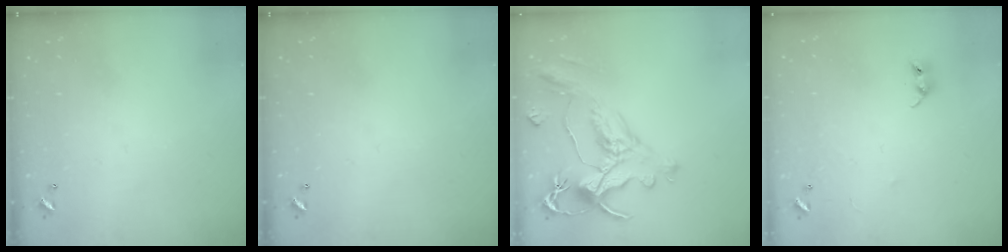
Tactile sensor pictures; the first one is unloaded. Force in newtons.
{"total": 0.0}
{"total": 1.5, "press": 0.7, "slide": 1.3}
{"total": 6.5, "press": 6.5, "slide": 0.4}